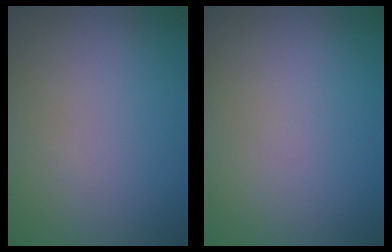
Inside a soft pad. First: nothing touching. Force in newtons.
{"total": 0.0}